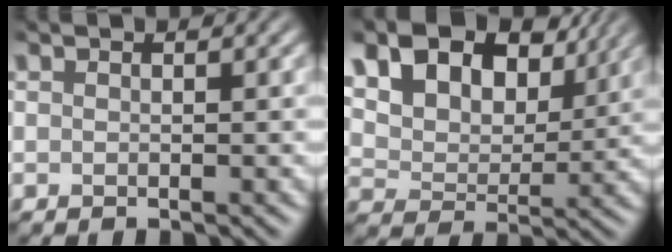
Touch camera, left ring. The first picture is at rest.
{"total": 16.8, "force": [9.1, 10.8, 9.1], "torque": [-0.186, 0.045, 0.171]}